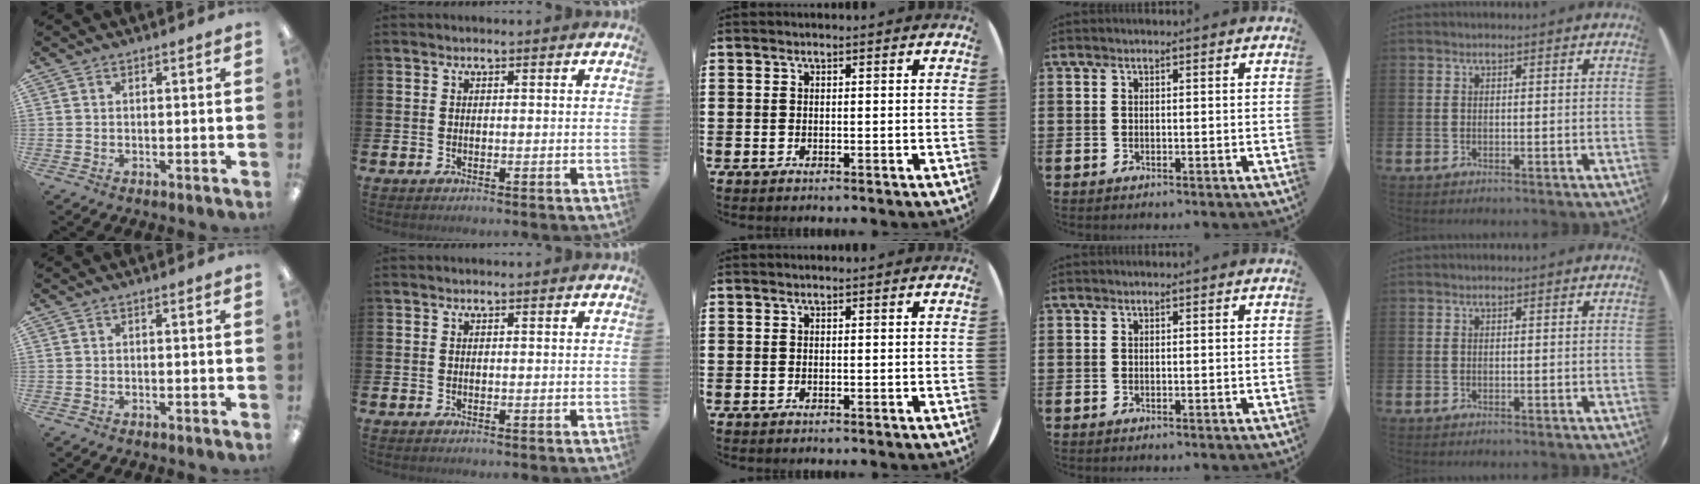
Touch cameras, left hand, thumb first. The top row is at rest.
{}